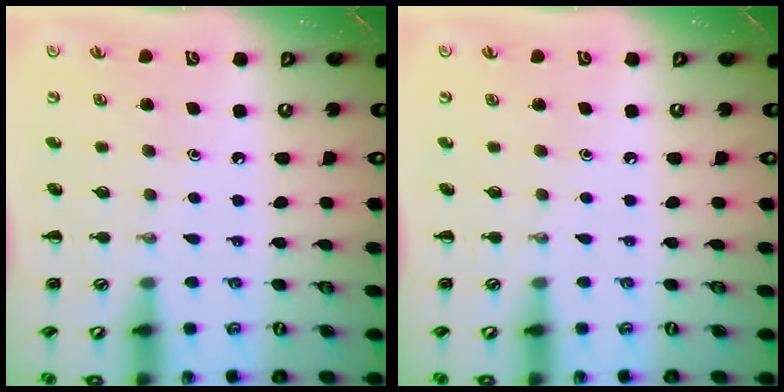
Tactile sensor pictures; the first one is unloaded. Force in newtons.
{"total": 0.0}